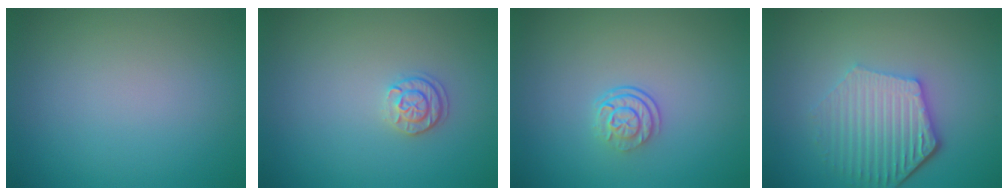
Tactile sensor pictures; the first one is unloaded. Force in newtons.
{"total": 1.7, "press": 1.6, "slide": 0.4}
{"total": 2.6, "press": 1.8, "slide": 1.9}
{"total": 5.5, "press": 4.3, "slide": 3.5}